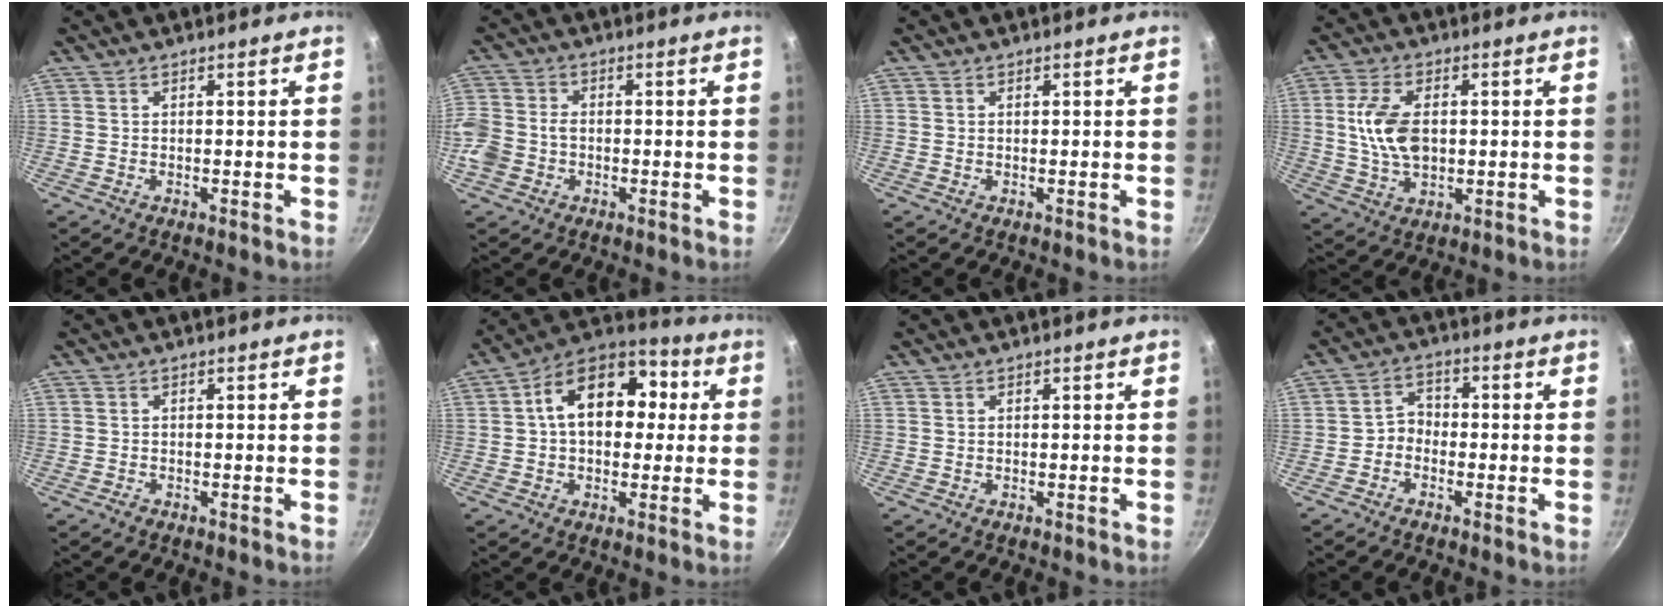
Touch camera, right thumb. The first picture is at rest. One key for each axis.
{"total": 7.2, "fx": -1.9, "fy": 5.8, "fz": 3.8, "tx": -0.086, "ty": 0.017, "tz": -0.041}
{"total": 0.0}
{"total": 9.9, "fx": 0.9, "fy": 5.9, "fz": 7.9, "tx": -0.155, "ty": 0.000, "tz": 0.022}
{"total": 0.8, "fx": -0.6, "fy": 0.4, "fz": 0.3, "tx": -0.006, "ty": 0.000, "tz": -0.014}
{"total": 16.3, "fx": 2.5, "fy": 10.8, "fz": 12.0, "tx": -0.145, "ty": 0.034, "tz": 0.027}
{"total": 0.0}
{"total": 3.9, "fx": -1.5, "fy": 3.0, "fz": 1.9, "tx": -0.012, "ty": 0.023, "tz": -0.040}